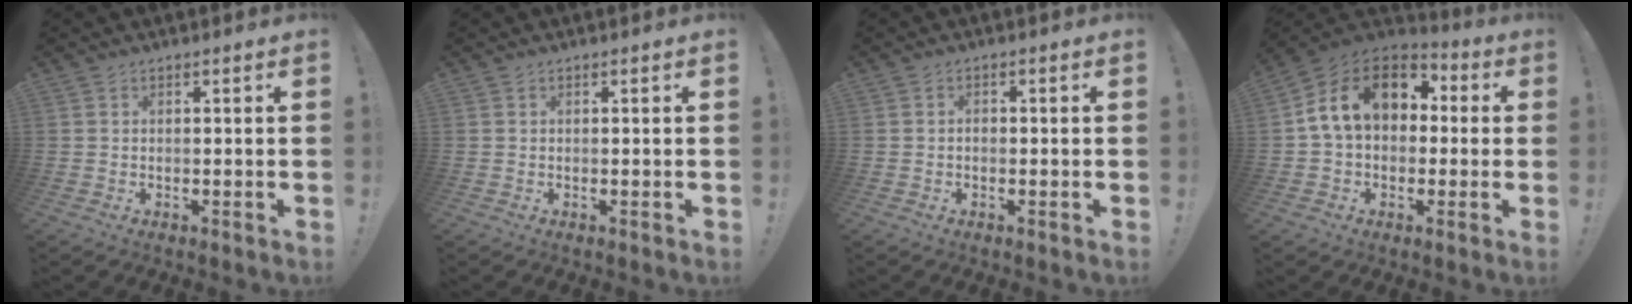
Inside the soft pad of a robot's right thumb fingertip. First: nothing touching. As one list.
[{"total": 0.0}, {"total": 1.1, "force": [-0.4, 0.7, 0.7], "torque": [-0.014, 0.005, -0.007]}, {"total": 16.8, "force": [4.2, 11.7, 11.3], "torque": [-0.185, 0.010, 0.077]}]